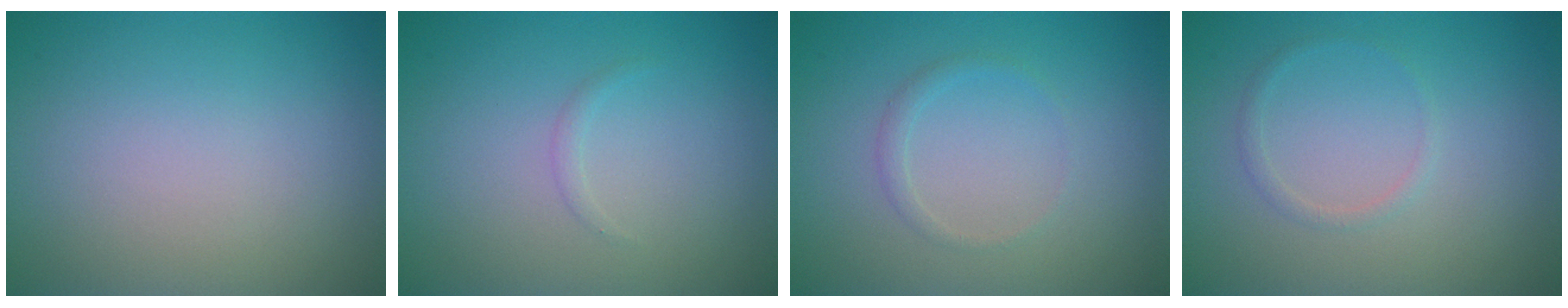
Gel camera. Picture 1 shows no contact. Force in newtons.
{"total": 0.5, "press": 0.5, "slide": 0.0}
{"total": 0.9, "press": 0.9, "slide": 0.0}
{"total": 0.9, "press": 0.9, "slide": 0.1}